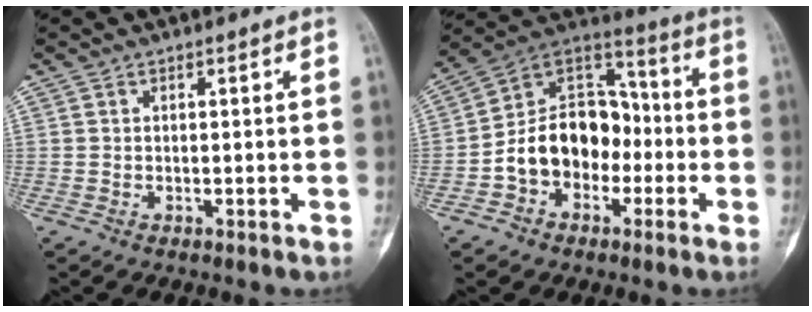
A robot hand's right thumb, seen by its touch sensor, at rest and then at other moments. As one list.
[{"total": 16.1, "force": [-3.6, 11.9, 10.3], "torque": [-0.127, 0.057, -0.070]}]